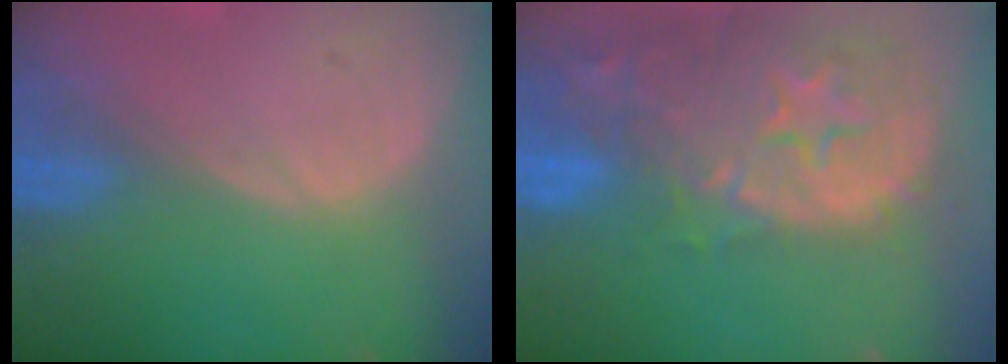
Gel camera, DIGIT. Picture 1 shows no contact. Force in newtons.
{"total": 15.3, "press": 12.2, "slide": 9.1}